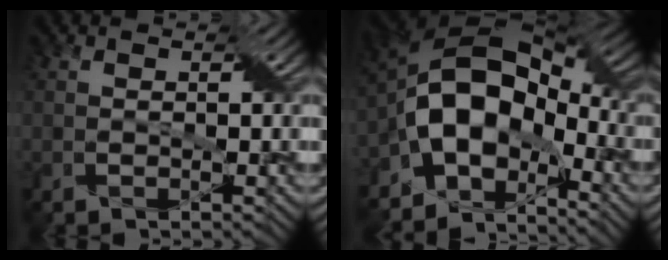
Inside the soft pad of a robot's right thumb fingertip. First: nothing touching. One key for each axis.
{"total": 13.9, "fx": -4.3, "fy": 8.9, "fz": 9.8, "tx": -0.169, "ty": 0.005, "tz": -0.096}